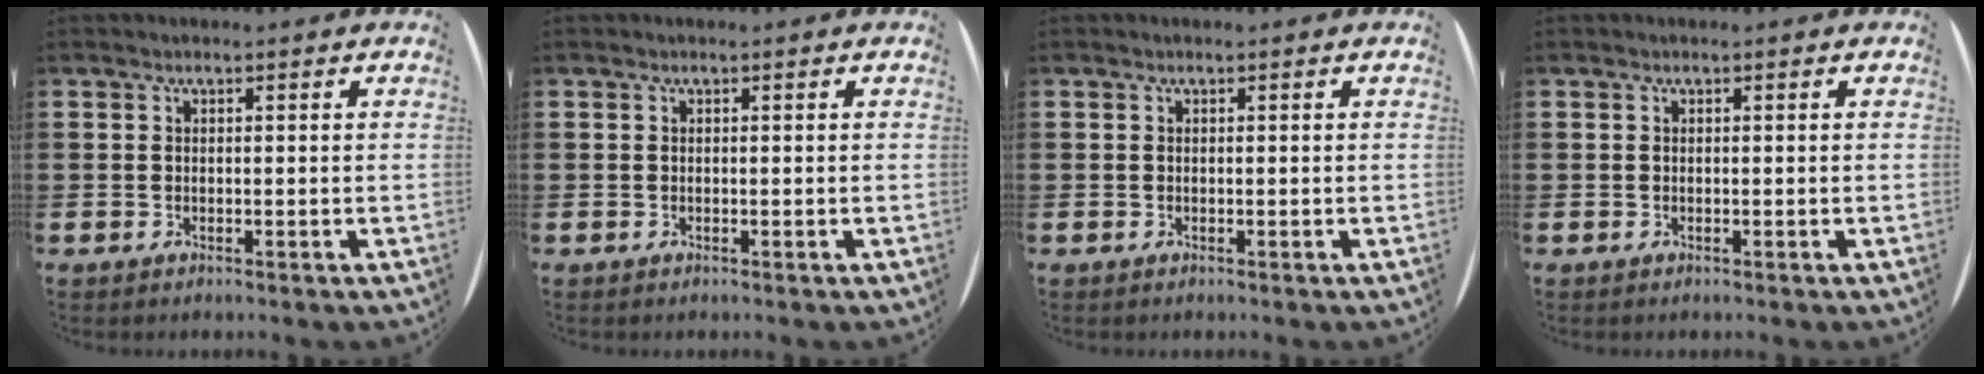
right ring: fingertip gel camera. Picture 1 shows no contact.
{"total": 0.0}
{"total": 0.0}
{"total": 0.0}